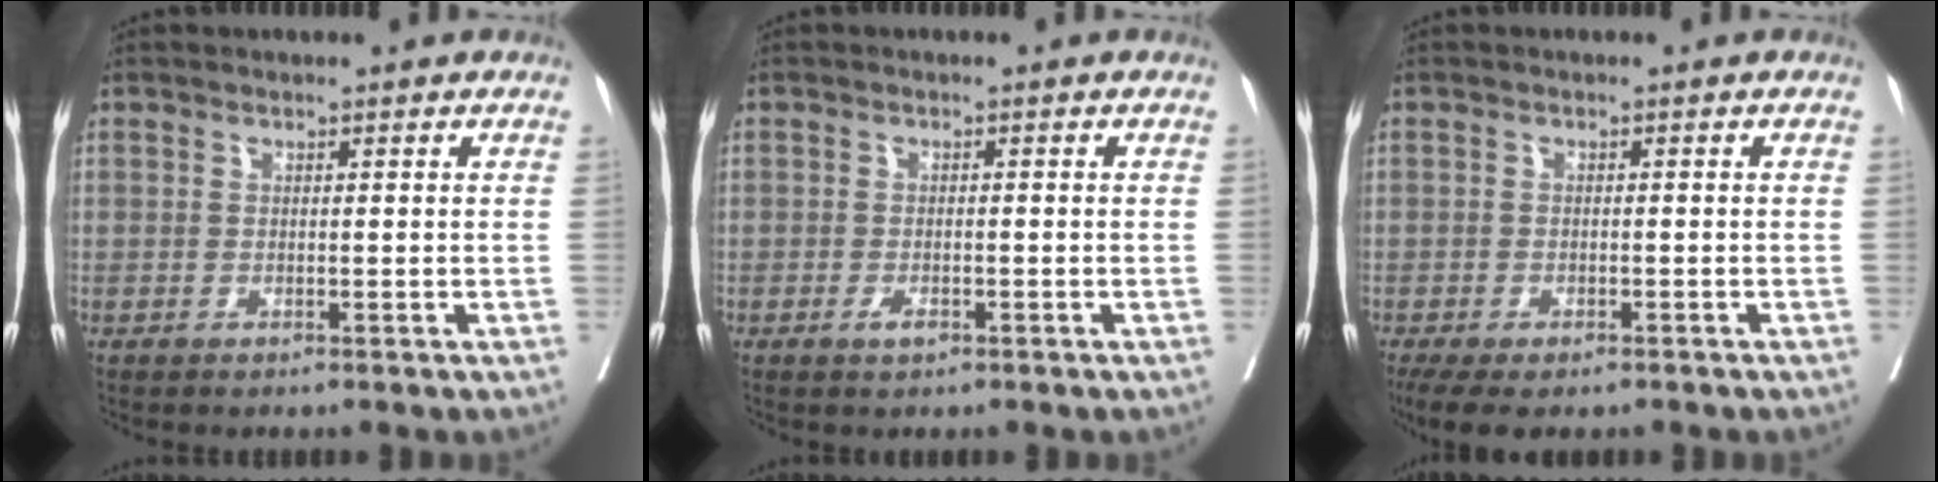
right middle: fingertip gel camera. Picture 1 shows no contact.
{"total": 1.6, "force": [-0.9, 0.6, 1.1], "torque": [-0.018, 0.001, -0.013]}
{"total": 7.6, "force": [-5.4, 3.2, 4.3], "torque": [-0.077, -0.013, -0.082]}